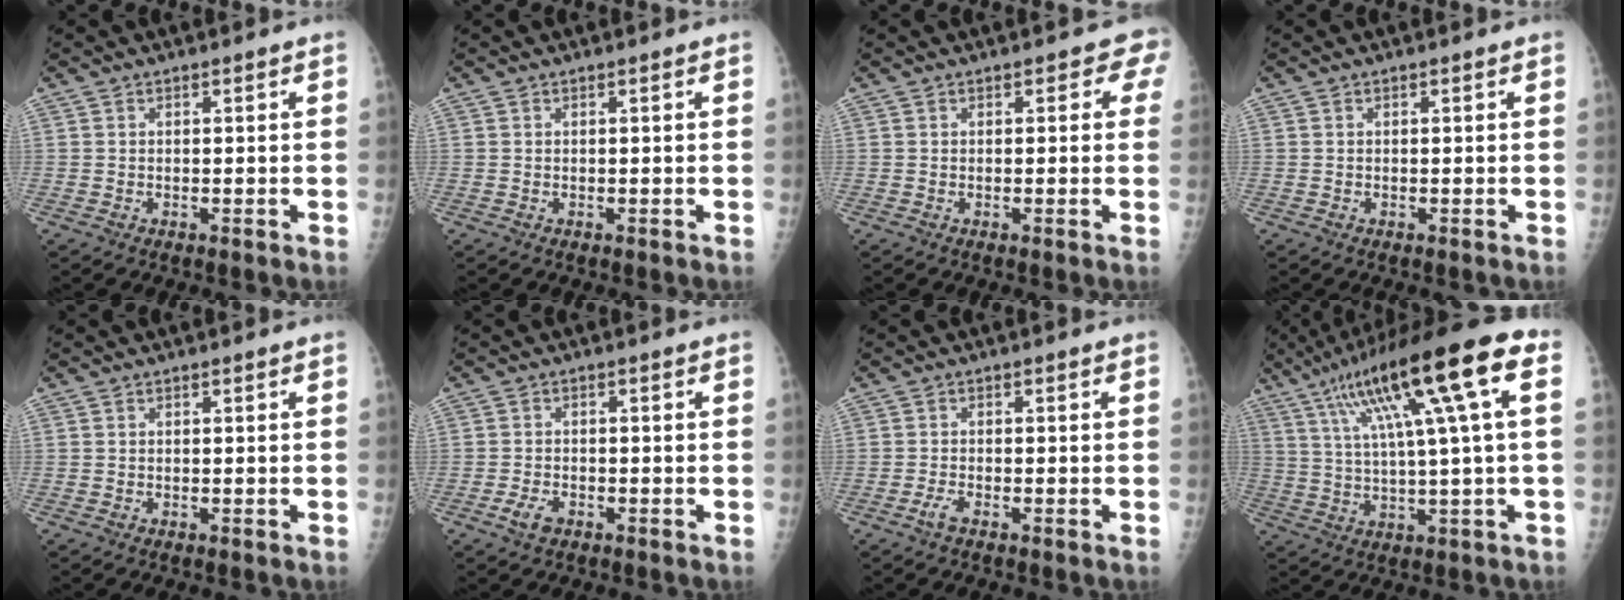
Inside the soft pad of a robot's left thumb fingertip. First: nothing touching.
{"total": 0.0}
{"total": 2.6, "force": [1.0, 1.7, 1.8], "torque": [0.011, 0.003, -0.001]}
{"total": 0.0}
{"total": 0.0}
{"total": 3.0, "force": [-1.7, 1.8, 1.8], "torque": [-0.034, 0.007, -0.029]}
{"total": 1.8, "force": [-1.2, 0.6, 1.2], "torque": [-0.030, 0.004, -0.027]}
{"total": 19.3, "force": [7.0, 2.5, 17.8], "torque": [-0.300, 0.018, 0.112]}